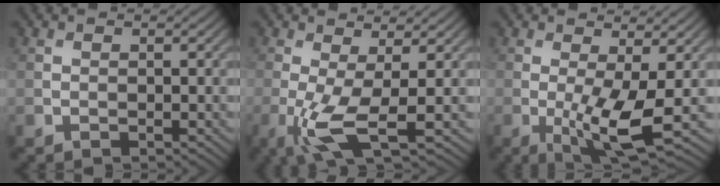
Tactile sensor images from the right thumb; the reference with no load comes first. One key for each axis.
{"total": 6.0, "fx": -1.2, "fy": 1.3, "fz": 5.7, "tx": -0.130, "ty": -0.008, "tz": -0.028}
{"total": 6.6, "fx": -0.9, "fy": 1.4, "fz": 6.4, "tx": -0.122, "ty": -0.009, "tz": -0.016}